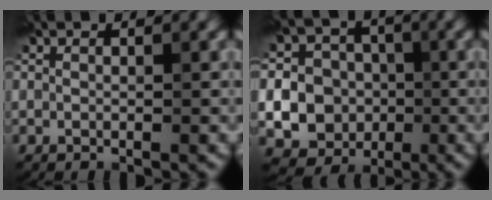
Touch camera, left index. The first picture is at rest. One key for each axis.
{"total": 15.2, "fx": -2.5, "fy": 14.4, "fz": 3.9, "tx": -0.104, "ty": -0.006, "tz": -0.065}